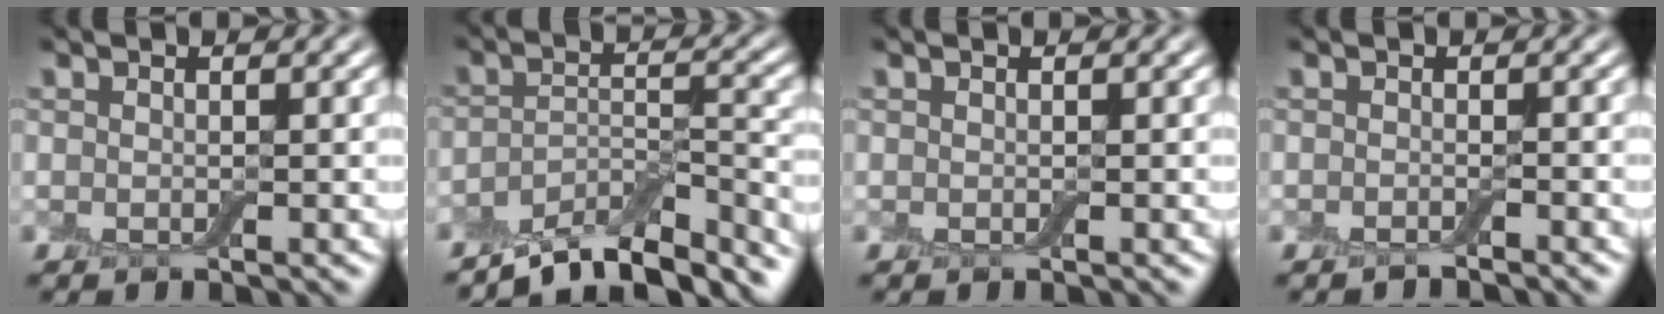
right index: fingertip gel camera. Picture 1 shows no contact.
{"total": 8.1, "force": [-6.9, 2.2, 3.8], "torque": [-0.053, -0.013, -0.111]}
{"total": 0.0}
{"total": 0.9, "force": [-0.8, -0.1, 0.4], "torque": [-0.005, 0.002, -0.016]}